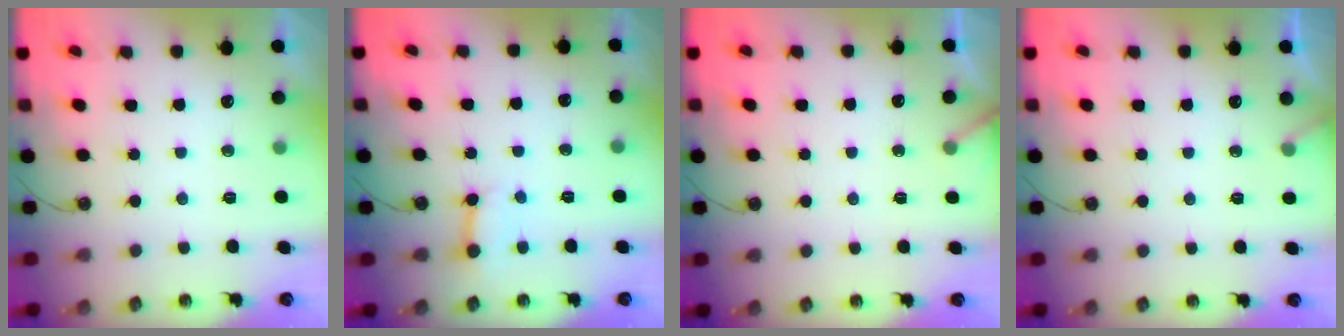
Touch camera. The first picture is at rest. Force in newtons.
{"total": 4.2, "press": 4.2, "slide": 0.5}
{"total": 2.3, "press": 2.3, "slide": 0.1}
{"total": 3.9, "press": 3.9, "slide": 0.2}